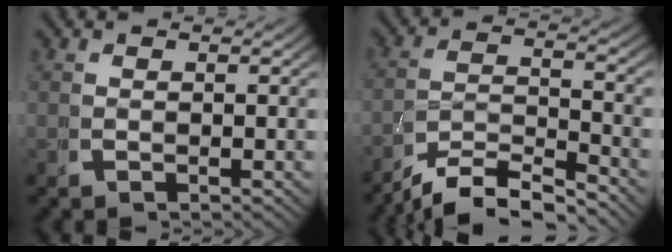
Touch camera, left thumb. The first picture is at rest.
{"total": 6.9, "force": [-4.4, 3.7, 3.7], "torque": [-0.062, -0.022, -0.074]}